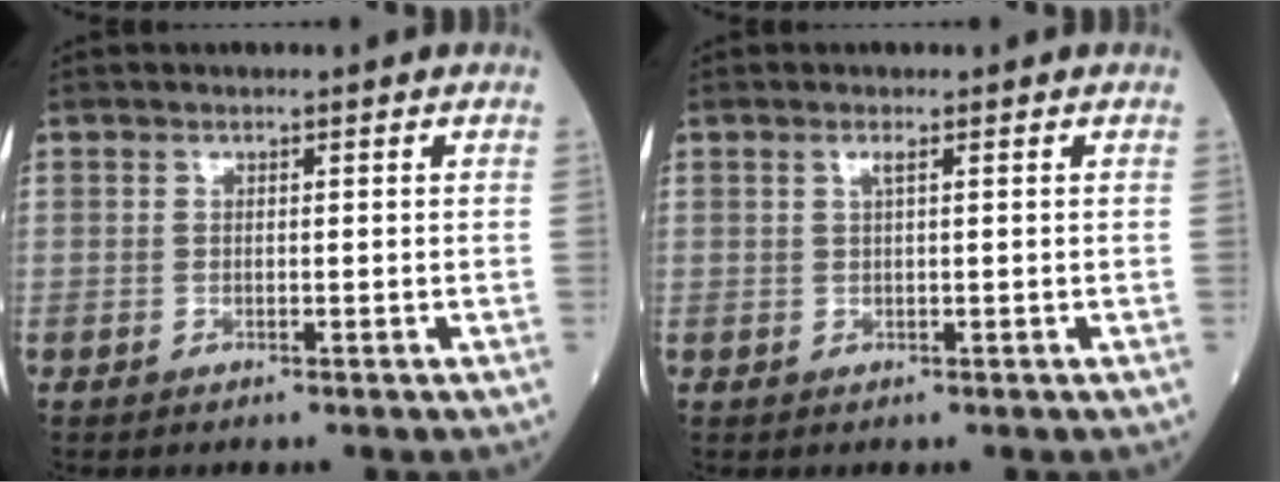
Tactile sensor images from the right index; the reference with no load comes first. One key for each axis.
{"total": 0.9, "fx": 0.4, "fy": -0.1, "fz": 0.8, "tx": -0.022, "ty": 0.003, "tz": 0.009}